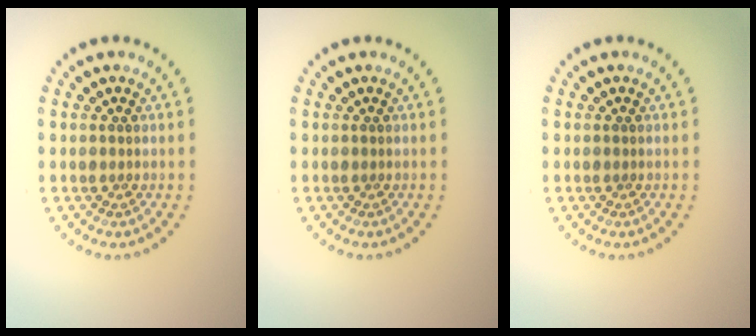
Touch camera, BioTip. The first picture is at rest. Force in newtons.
{"total": 0.0}
{"total": 0.0}